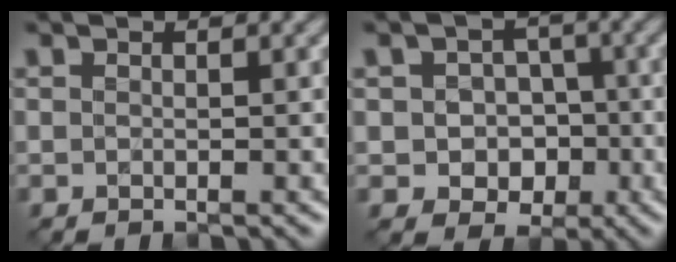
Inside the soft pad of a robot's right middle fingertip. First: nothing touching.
{"total": 4.2, "force": [-0.8, 3.6, 2.1], "torque": [-0.013, -0.001, -0.019]}